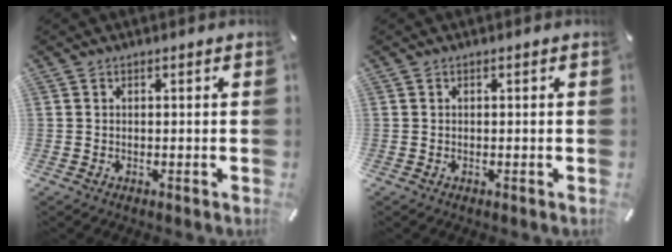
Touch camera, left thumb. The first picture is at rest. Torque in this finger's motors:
{"motor_torque": [0.00, 0.01, -0.01, 0.01, 0.00]}